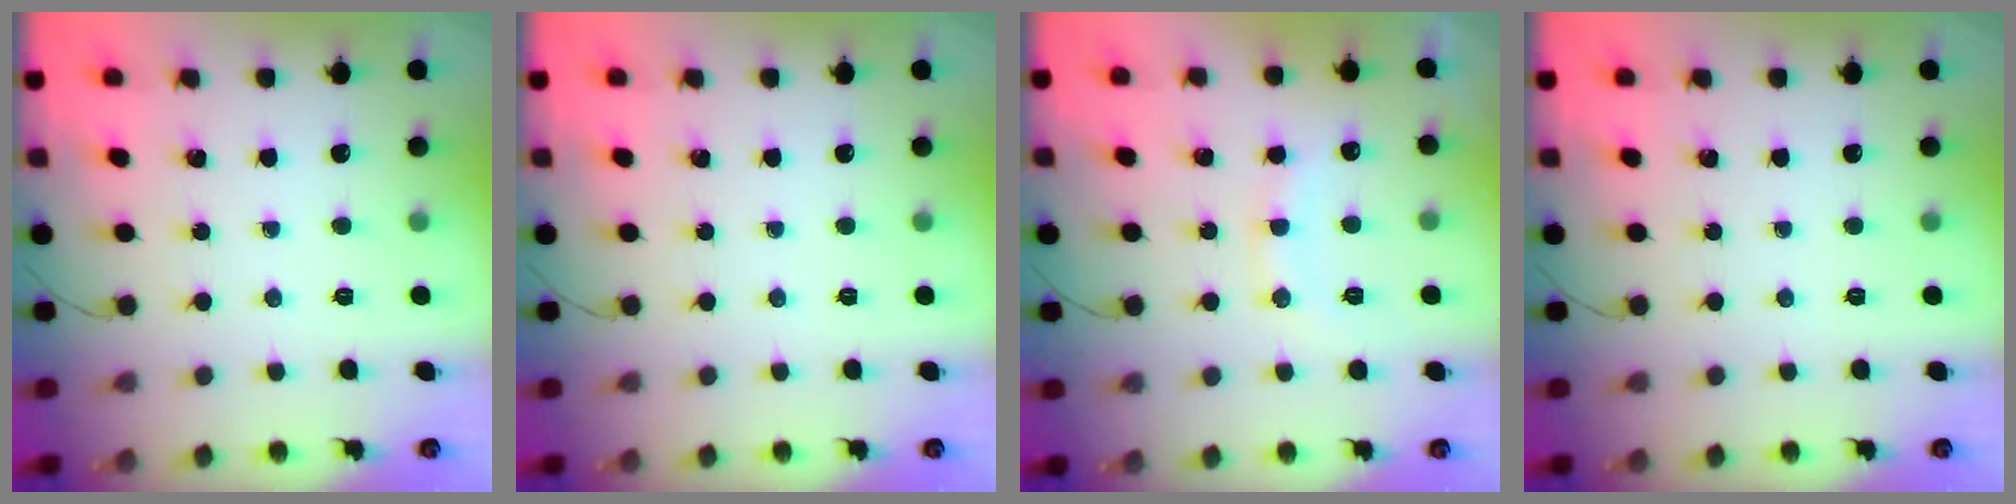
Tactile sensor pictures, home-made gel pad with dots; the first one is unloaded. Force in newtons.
{"total": 0.0}
{"total": 10.3, "press": 10.2, "slide": 1.2}
{"total": 0.0}